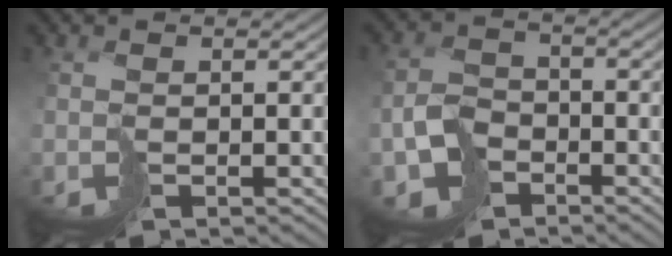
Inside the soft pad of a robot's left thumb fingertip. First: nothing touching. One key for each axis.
{"total": 5.3, "fx": -3.4, "fy": 3.6, "fz": 1.9, "tx": -0.038, "ty": -0.004, "tz": -0.071}